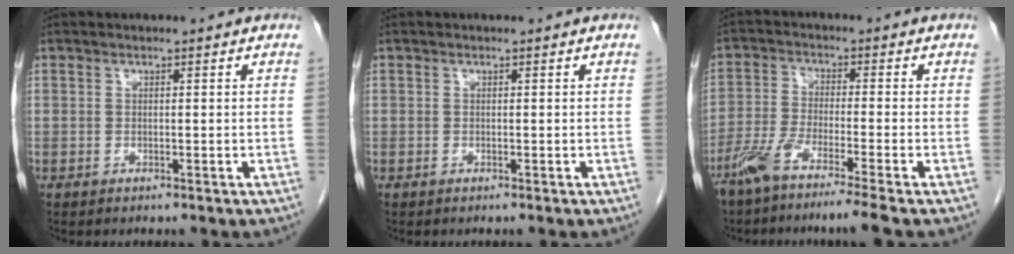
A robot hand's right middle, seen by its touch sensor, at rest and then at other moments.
{"total": 0.0}
{"total": 8.2, "force": [-6.3, -1.1, 5.2], "torque": [-0.097, -0.025, -0.117]}